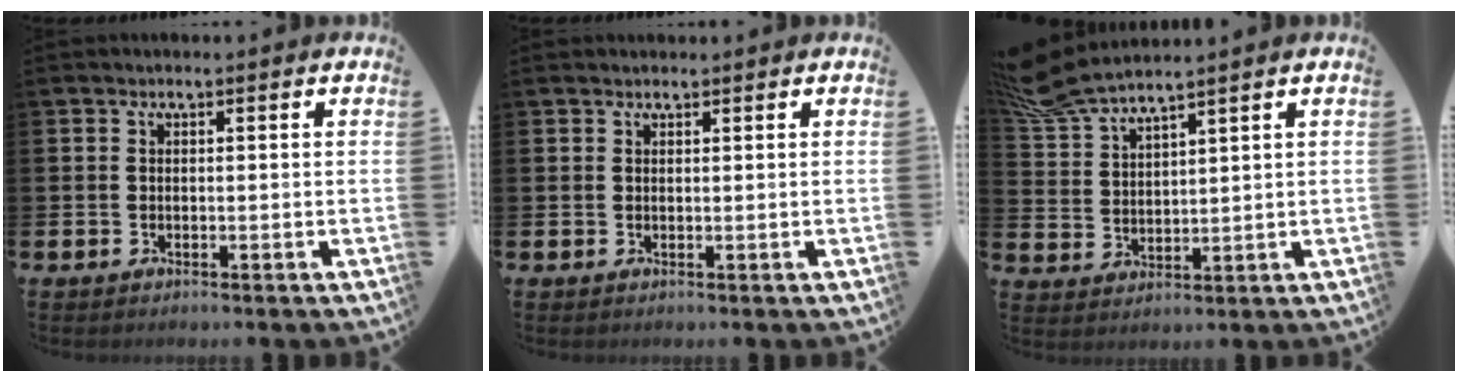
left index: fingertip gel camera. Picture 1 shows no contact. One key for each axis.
{"total": 1.0, "fx": 0.9, "fy": 0.3, "fz": 0.1, "tx": 0.007, "ty": 0.000, "tz": 0.015}
{"total": 6.8, "fx": 6.4, "fy": 0.3, "fz": 2.3, "tx": -0.073, "ty": -0.024, "tz": 0.118}